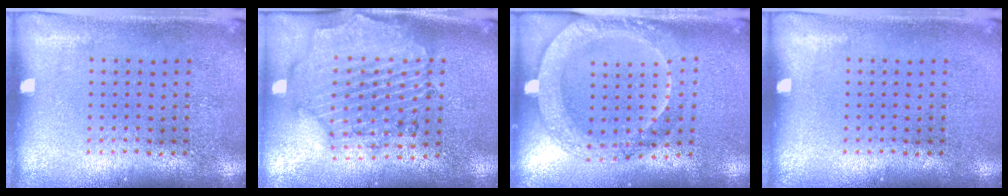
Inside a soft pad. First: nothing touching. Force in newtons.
{"total": 1.6, "press": 1.6, "slide": 0.4}
{"total": 2.0, "press": 1.9, "slide": 0.6}
{"total": 0.0}